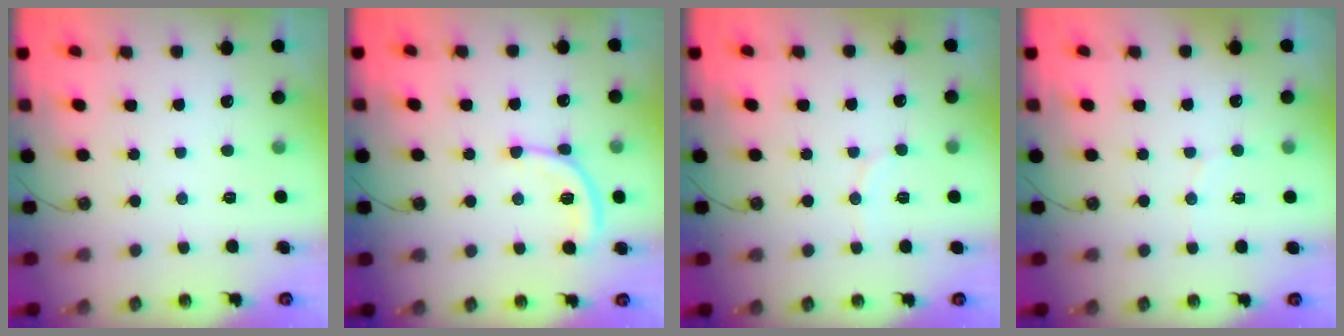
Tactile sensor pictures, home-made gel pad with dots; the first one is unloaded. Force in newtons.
{"total": 8.5, "press": 8.5, "slide": 0.9}
{"total": 4.6, "press": 4.6, "slide": 0.6}
{"total": 5.1, "press": 4.8, "slide": 1.6}